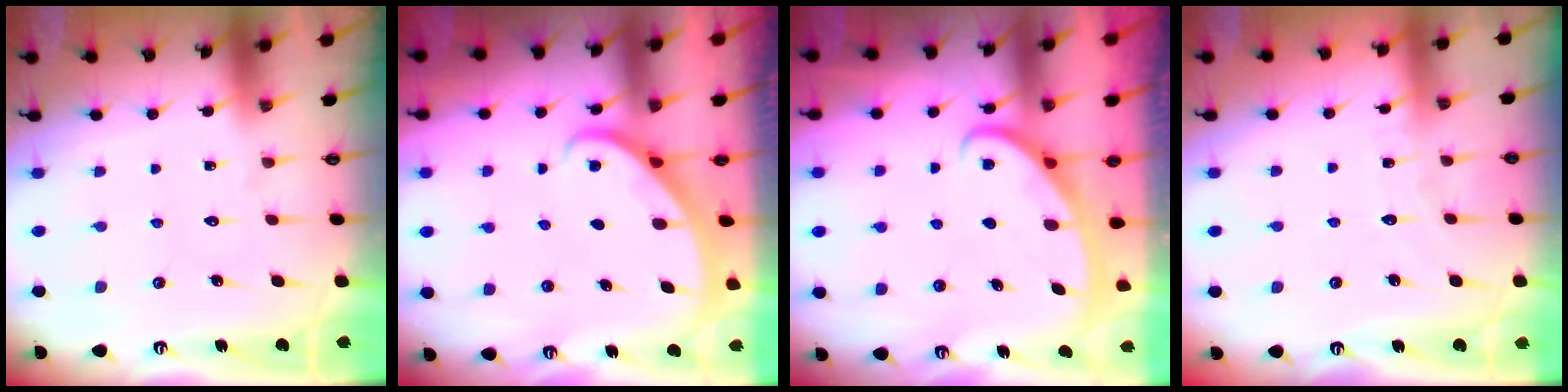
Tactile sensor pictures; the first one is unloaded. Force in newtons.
{"total": 2.1, "press": 2.1, "slide": 0.1}
{"total": 2.8, "press": 2.8, "slide": 0.3}
{"total": 4.0, "press": 3.9, "slide": 0.4}